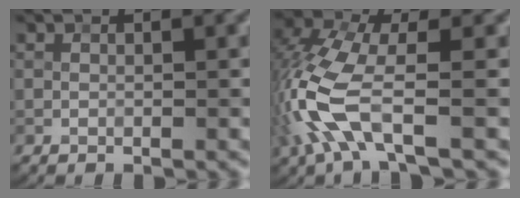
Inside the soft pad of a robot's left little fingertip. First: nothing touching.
{"total": 7.0, "force": [-2.8, 2.5, 5.9], "torque": [-0.168, 0.005, -0.069]}